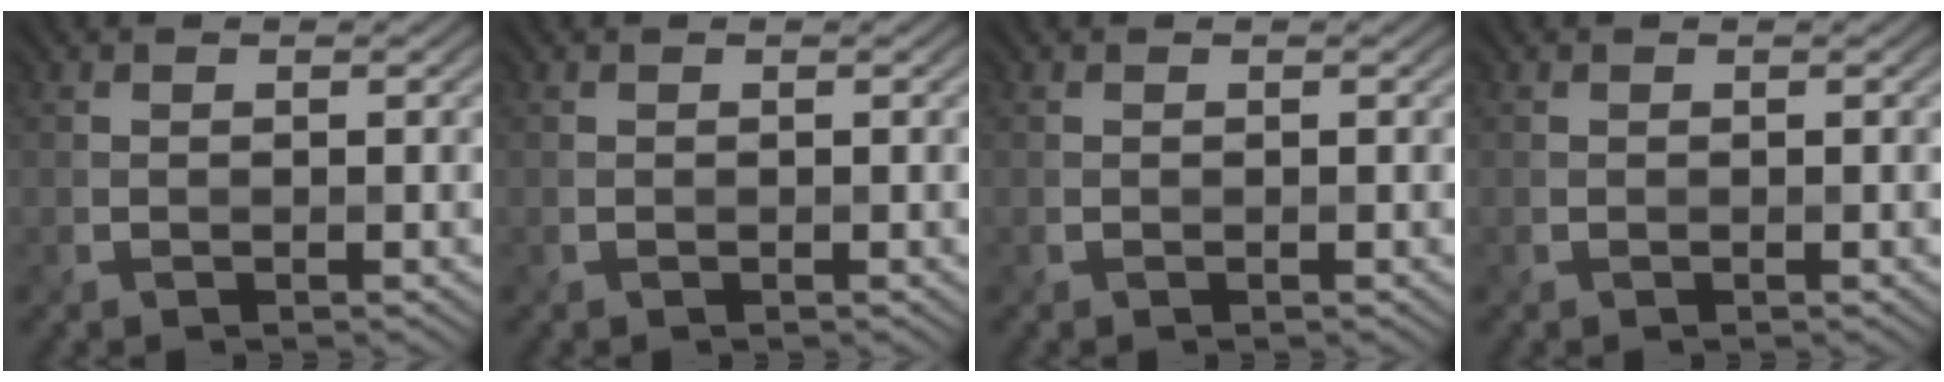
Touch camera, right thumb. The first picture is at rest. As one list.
[{"total": 0.0}, {"total": 0.0}, {"total": 0.0}]